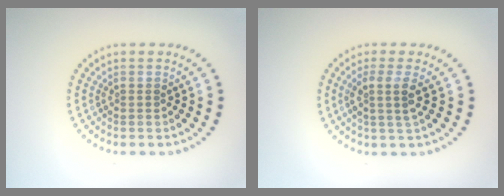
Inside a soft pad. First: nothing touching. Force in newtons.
{"total": 2.4, "press": 1.8, "slide": 1.6}